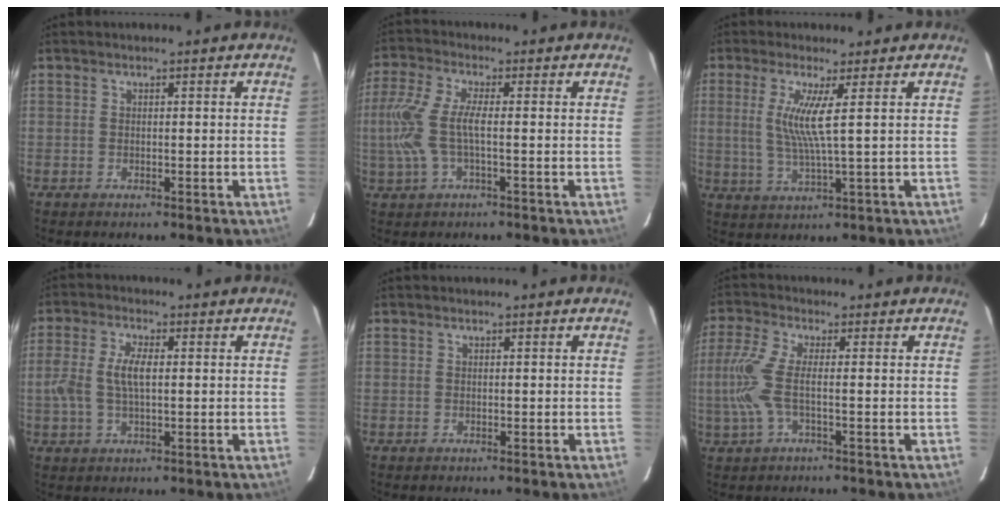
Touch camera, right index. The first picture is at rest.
{"total": 9.0, "force": [-1.0, 2.2, 8.7], "torque": [-0.194, -0.001, -0.015]}
{"total": 6.9, "force": [1.7, -0.5, 6.6], "torque": [-0.133, -0.014, 0.035]}
{"total": 6.5, "force": [0.2, 2.6, 6.0], "torque": [-0.126, 0.006, 0.005]}
{"total": 0.0}
{"total": 7.2, "force": [-1.1, 1.1, 7.1], "torque": [-0.167, -0.003, -0.020]}